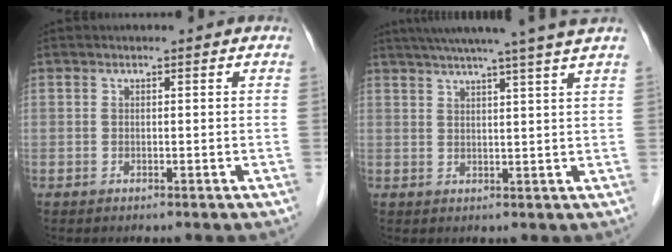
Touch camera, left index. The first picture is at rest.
{"total": 13.5, "force": [11.4, -1.7, 7.1], "torque": [-0.114, 0.004, 0.146]}